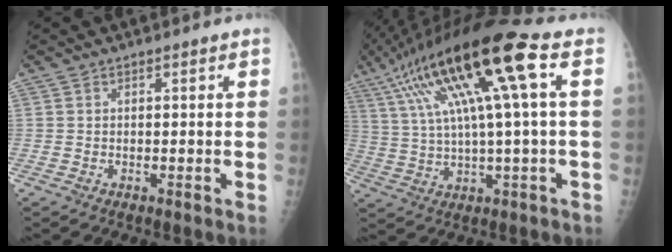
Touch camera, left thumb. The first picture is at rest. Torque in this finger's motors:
{"motor_torque": [1.44, 0.97, 2.27, -0.50, 0.72]}